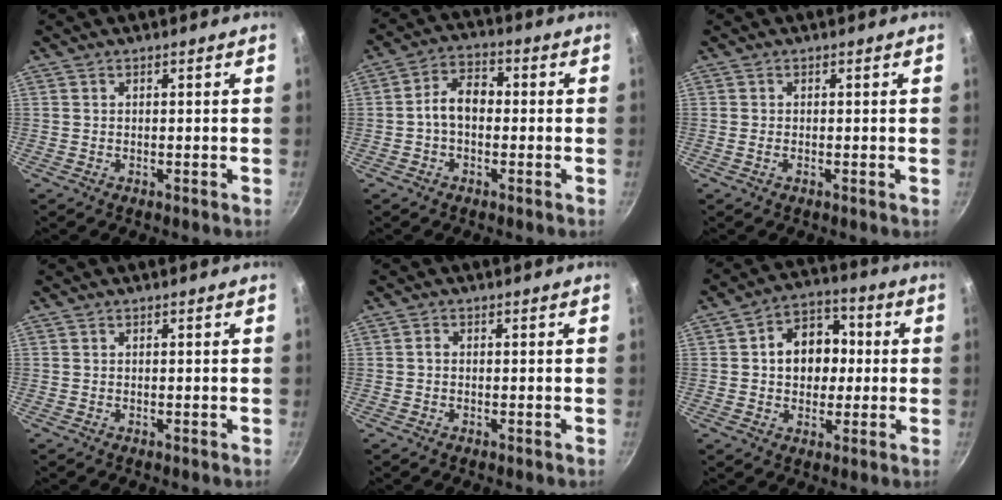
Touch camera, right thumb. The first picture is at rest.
{"total": 6.7, "force": [-0.6, 4.5, 4.9], "torque": [-0.063, 0.026, -0.023]}
{"total": 0.5, "force": [-0.2, 0.2, 0.5], "torque": [-0.011, 0.000, -0.007]}
{"total": 0.0}
{"total": 0.9, "force": [-0.2, 0.6, 0.5], "torque": [-0.009, 0.005, -0.005]}
{"total": 11.2, "force": [0.8, 8.7, 7.0], "torque": [-0.059, 0.019, 0.002]}